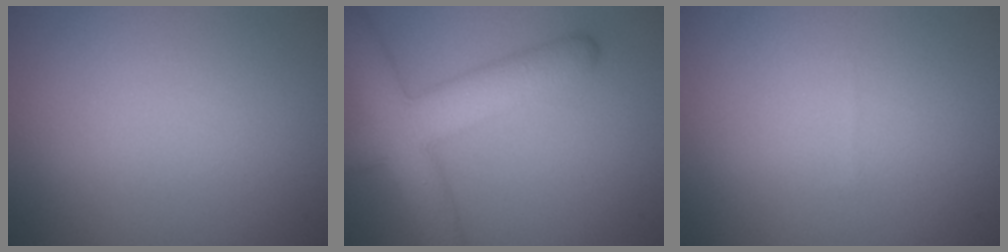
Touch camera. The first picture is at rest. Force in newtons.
{"total": 8.5, "press": 8.5, "slide": 0.4}
{"total": 0.0}